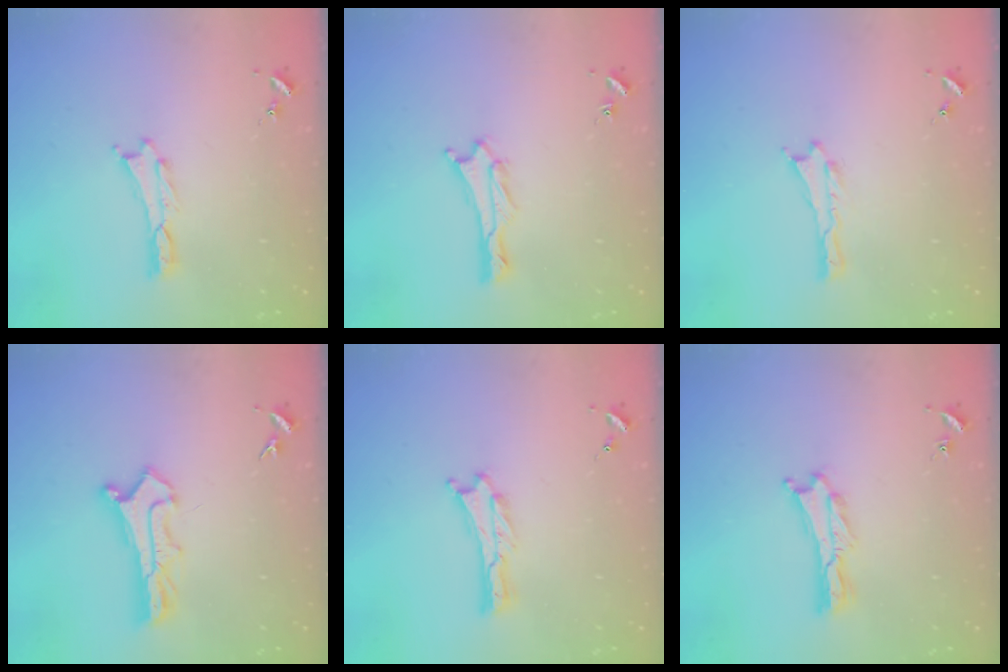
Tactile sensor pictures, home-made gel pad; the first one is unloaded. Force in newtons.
{"total": 1.9, "press": 1.9, "slide": 0.1}
{"total": 0.0}
{"total": 2.9, "press": 2.9, "slide": 0.3}
{"total": 0.0}
{"total": 0.7, "press": 0.7, "slide": 0.2}